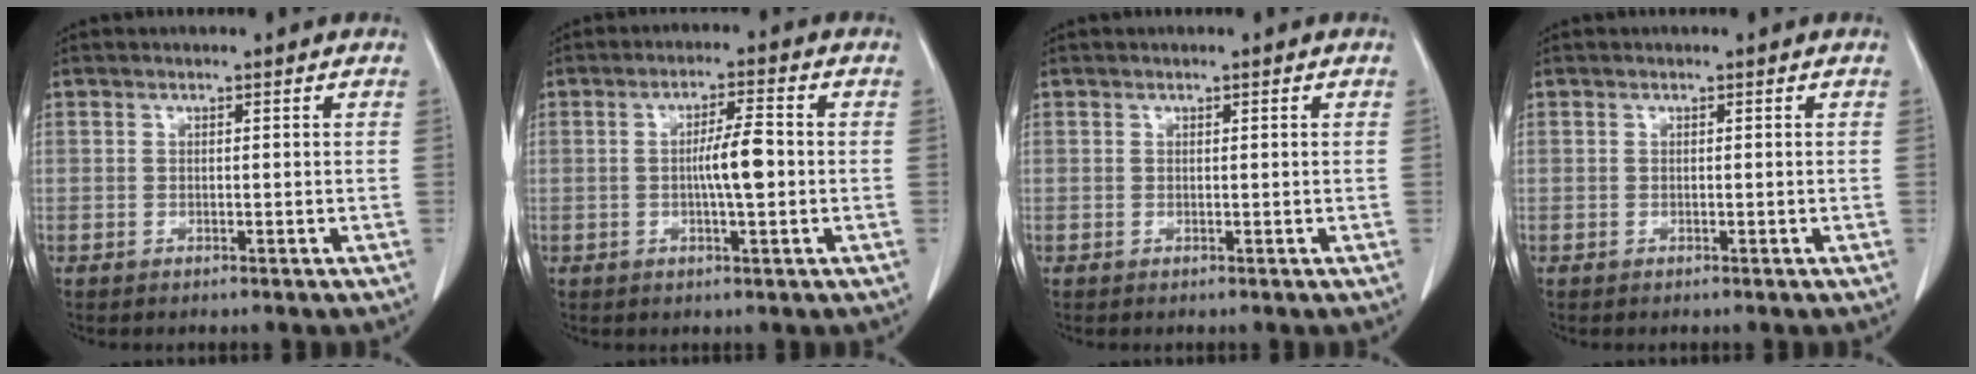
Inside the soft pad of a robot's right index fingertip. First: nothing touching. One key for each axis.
{"total": 5.1, "fx": -0.4, "fy": 0.5, "fz": 5.1, "tx": -0.090, "ty": 0.003, "tz": -0.009}
{"total": 0.0}
{"total": 0.0}